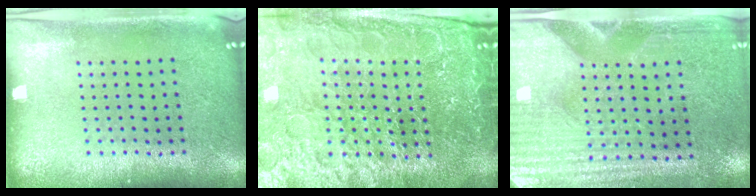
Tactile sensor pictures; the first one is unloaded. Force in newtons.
{"total": 5.2, "press": 4.8, "slide": 2.1}
{"total": 3.6, "press": 3.2, "slide": 1.5}